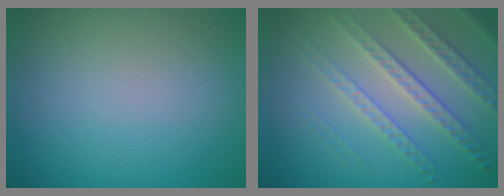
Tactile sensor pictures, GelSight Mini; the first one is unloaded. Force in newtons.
{"total": 5.0, "press": 4.2, "slide": 2.8}